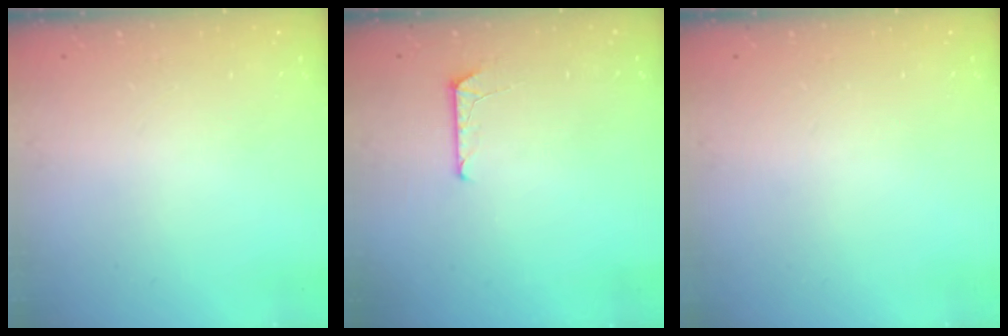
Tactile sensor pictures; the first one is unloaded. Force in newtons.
{"total": 4.8, "press": 4.8, "slide": 0.5}
{"total": 0.0}